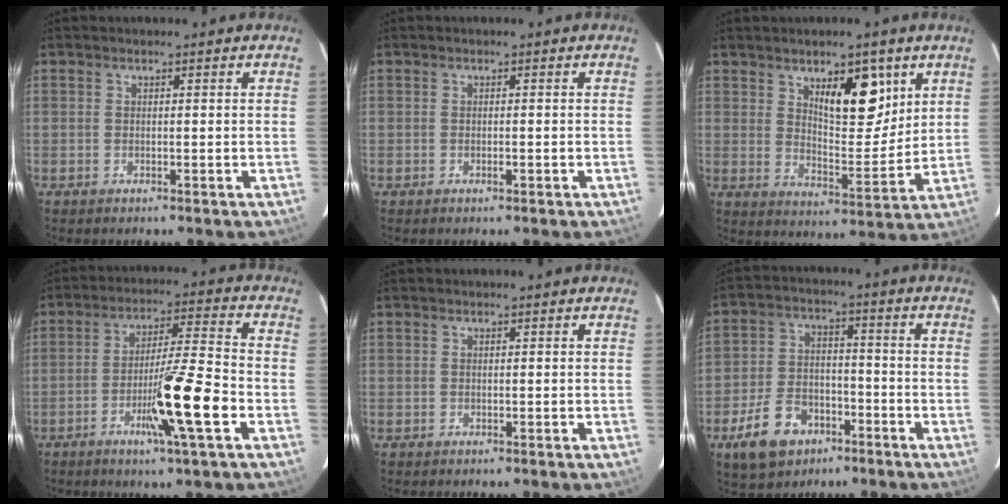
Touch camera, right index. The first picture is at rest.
{"total": 0.8, "force": [-0.4, 0.1, 0.7], "torque": [-0.015, -0.001, -0.005]}
{"total": 9.9, "force": [5.0, 3.5, 7.7], "torque": [-0.119, -0.007, 0.087]}
{"total": 12.0, "force": [-4.5, -0.7, 11.1], "torque": [-0.192, -0.009, -0.081]}
{"total": 0.0}
{"total": 10.2, "force": [-5.6, 6.7, 5.3], "torque": [-0.114, 0.009, -0.091]}